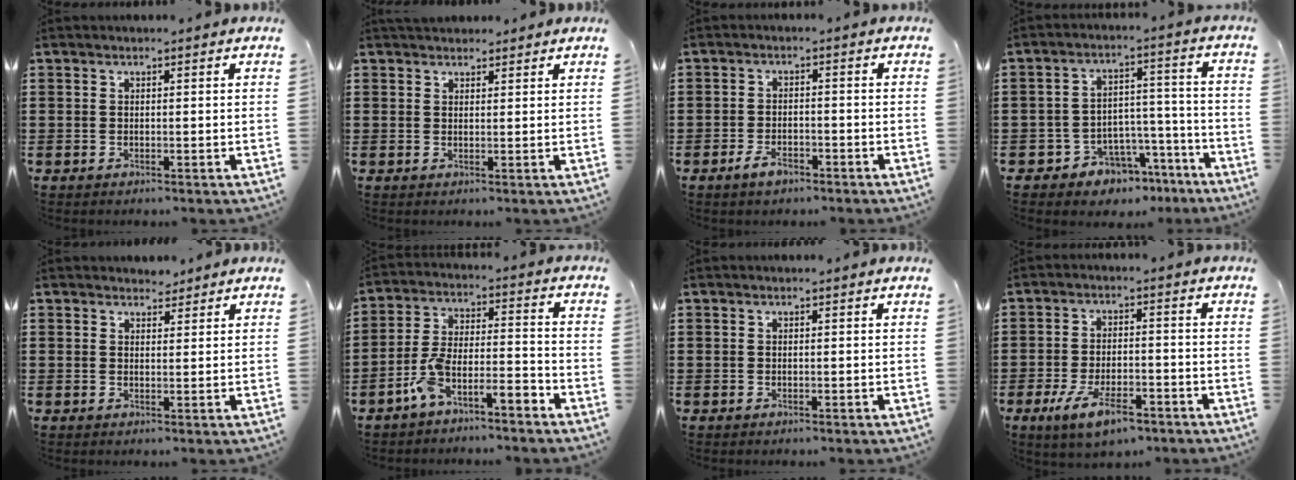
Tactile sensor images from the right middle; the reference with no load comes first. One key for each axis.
{"total": 1.8, "fx": 1.7, "fy": 0.7, "fz": -0.1, "tx": 0.005, "ty": 0.001, "tz": 0.032}
{"total": 3.1, "fx": -2.0, "fy": 1.3, "fz": 2.0, "tx": -0.039, "ty": 0.002, "tz": -0.039}
{"total": 6.1, "fx": -5.1, "fy": 3.2, "fz": 0.6, "tx": -0.015, "ty": 0.027, "tz": -0.097}
{"total": 2.0, "fx": 1.9, "fy": 0.6, "fz": -0.1, "tx": 0.003, "ty": 0.001, "tz": 0.036}
{"total": 6.4, "fx": -5.5, "fy": 0.8, "fz": 3.1, "tx": -0.082, "ty": -0.002, "tz": -0.114}
{"total": 0.0}
{"total": 6.9, "fx": -4.2, "fy": 2.5, "fz": 4.9, "tx": -0.104, "ty": 0.000, "tz": -0.077}